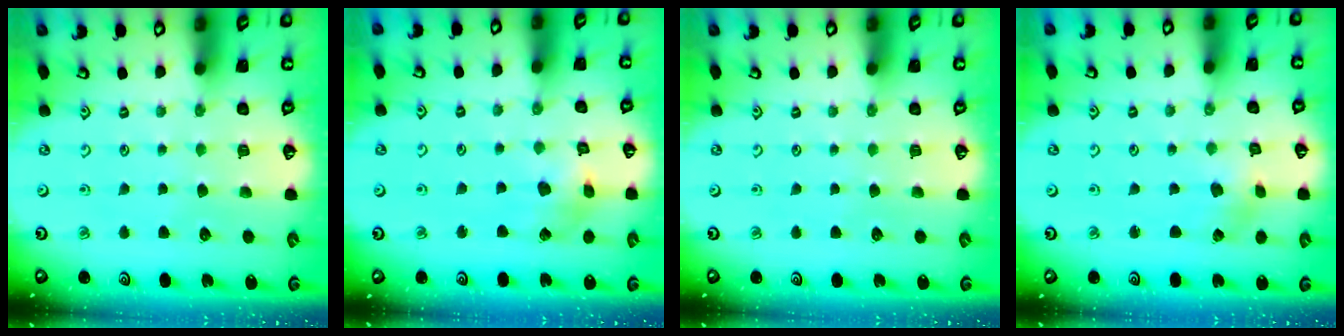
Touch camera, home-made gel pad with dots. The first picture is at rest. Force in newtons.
{"total": 6.2, "press": 6.2, "slide": 0.6}
{"total": 0.0}
{"total": 1.8, "press": 1.7, "slide": 0.3}